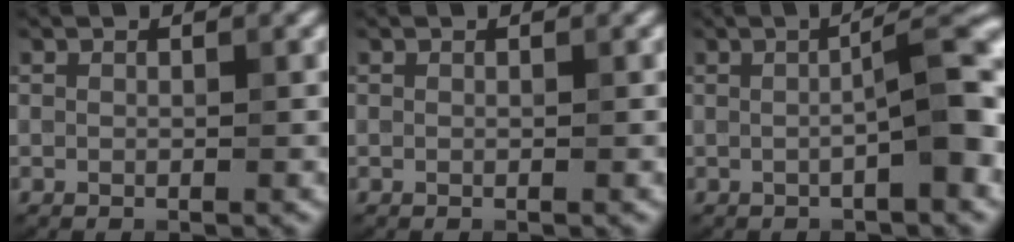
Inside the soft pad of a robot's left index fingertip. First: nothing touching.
{"total": 0.0}
{"total": 5.0, "force": [-0.3, 0.8, 4.9], "torque": [-0.068, 0.017, -0.009]}